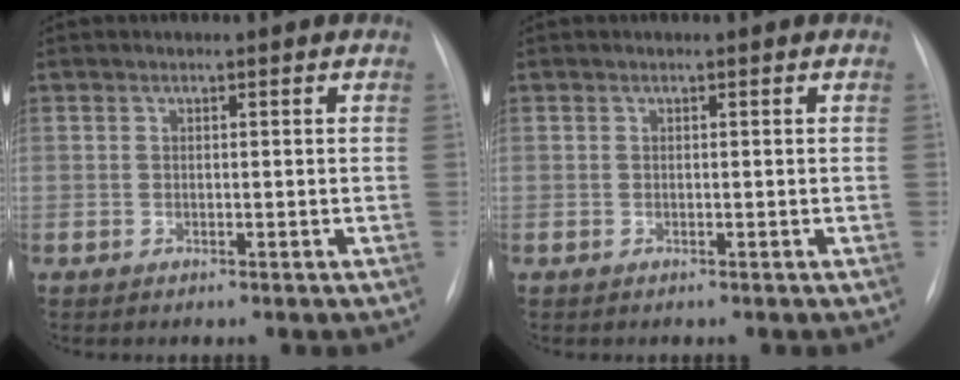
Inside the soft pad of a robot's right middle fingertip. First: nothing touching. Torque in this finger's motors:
{"motor_torque": [-0.07, -0.01, 0.00, 0.00]}